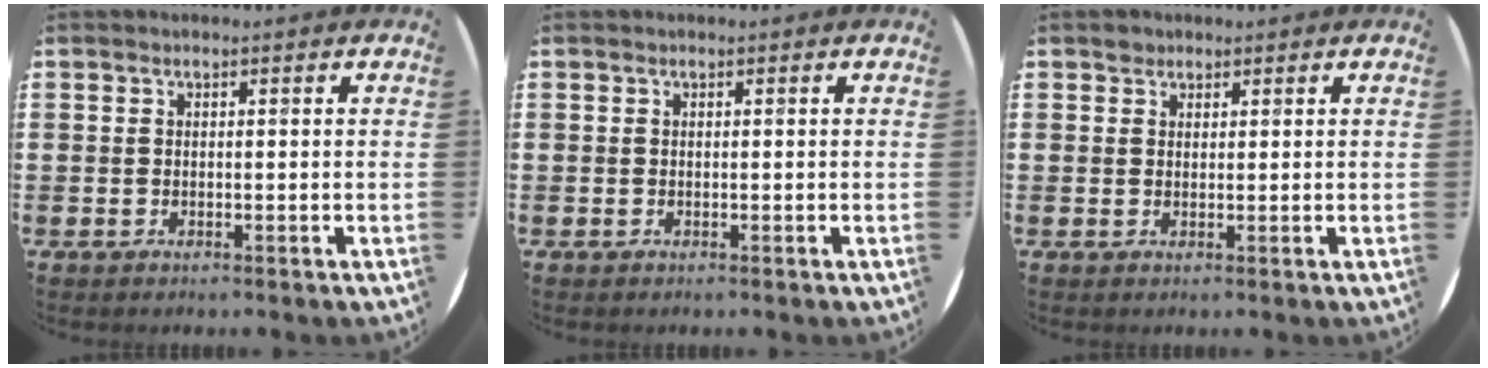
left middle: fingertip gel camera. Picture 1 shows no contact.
{"total": 0.0}
{"total": 1.2, "force": [1.0, 0.6, 0.0], "torque": [0.007, -0.002, 0.019]}